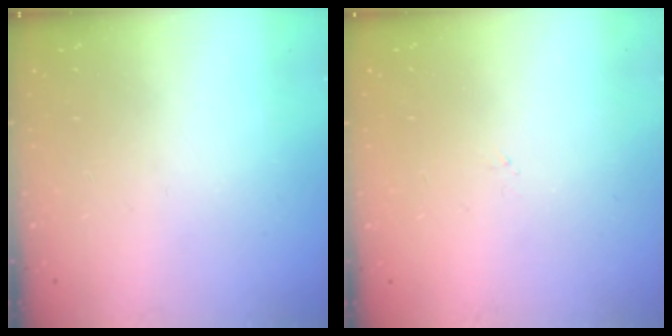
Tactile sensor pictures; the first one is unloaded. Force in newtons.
{"total": 0.0}